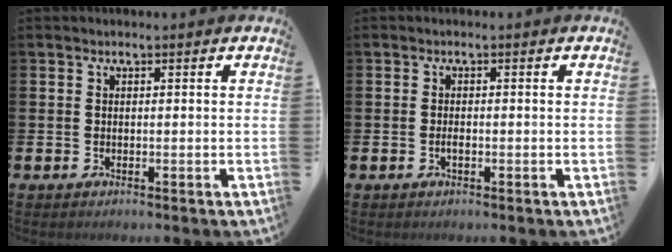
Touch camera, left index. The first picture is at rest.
{"total": 1.0, "force": [-0.5, 0.3, 0.8], "torque": [-0.021, 0.000, -0.007]}